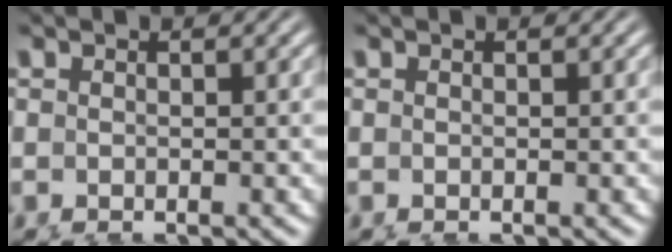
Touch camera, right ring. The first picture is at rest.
{"total": 0.0}